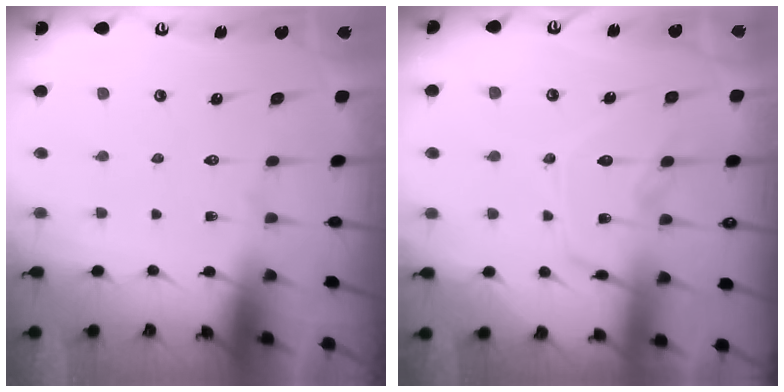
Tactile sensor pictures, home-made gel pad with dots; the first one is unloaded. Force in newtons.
{"total": 13.1, "press": 13.0, "slide": 1.0}